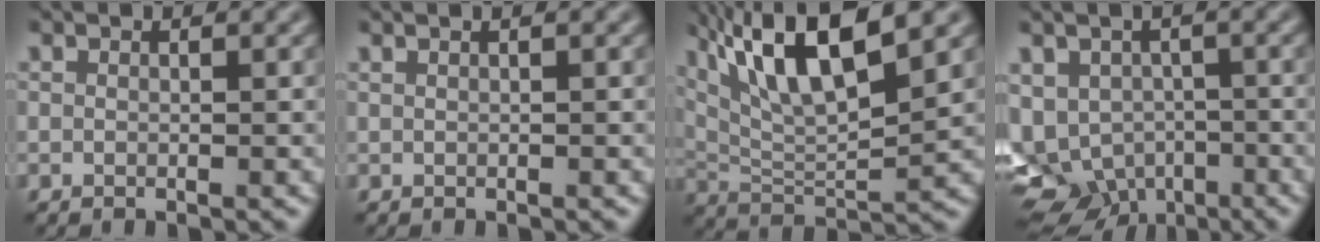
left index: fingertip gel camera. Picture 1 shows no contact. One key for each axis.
{"total": 1.3, "fx": 0.7, "fy": 0.6, "fz": 0.9, "tx": -0.005, "ty": -0.004, "tz": 0.000}
{"total": 10.4, "fx": 5.3, "fy": 2.8, "fz": 8.4, "tx": -0.146, "ty": 0.008, "tz": 0.098}
{"total": 8.9, "fx": -3.9, "fy": 6.4, "fz": 4.8, "tx": -0.071, "ty": -0.017, "tz": -0.047}